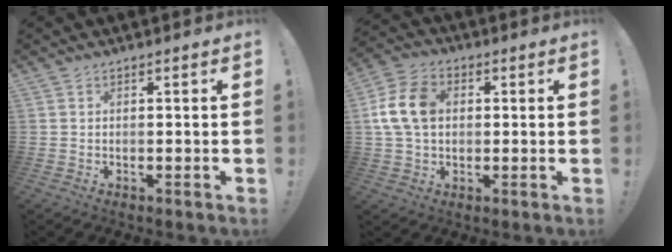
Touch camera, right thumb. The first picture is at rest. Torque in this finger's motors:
{"motor_torque": [1.57, 1.55, 0.17, 0.01, 0.11]}